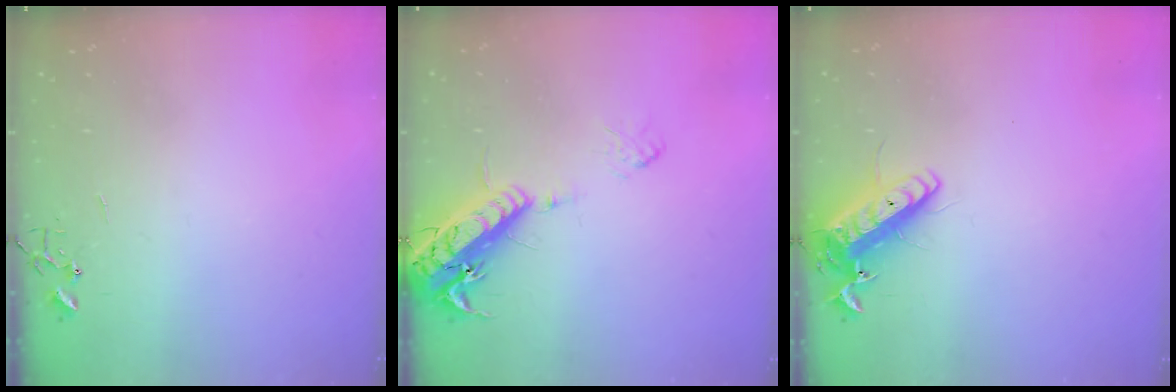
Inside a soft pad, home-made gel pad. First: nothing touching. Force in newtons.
{"total": 16.4, "press": 15.9, "slide": 3.8}
{"total": 13.4, "press": 13.1, "slide": 2.5}